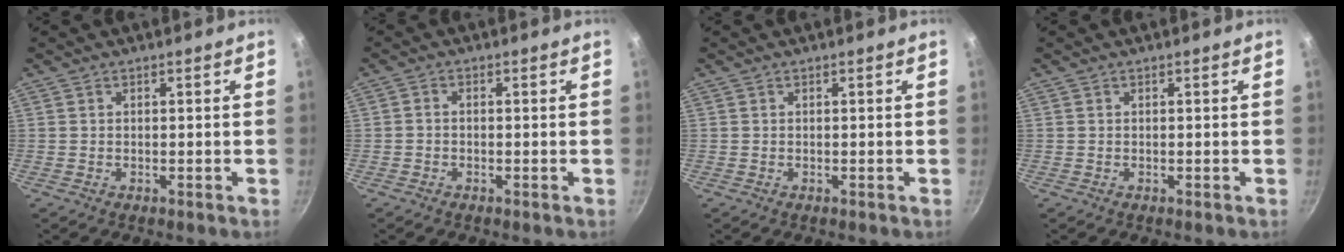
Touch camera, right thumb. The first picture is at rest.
{"total": 1.0, "force": [-0.6, 0.6, 0.6], "torque": [-0.014, 0.008, -0.014]}
{"total": 0.0}
{"total": 0.0}